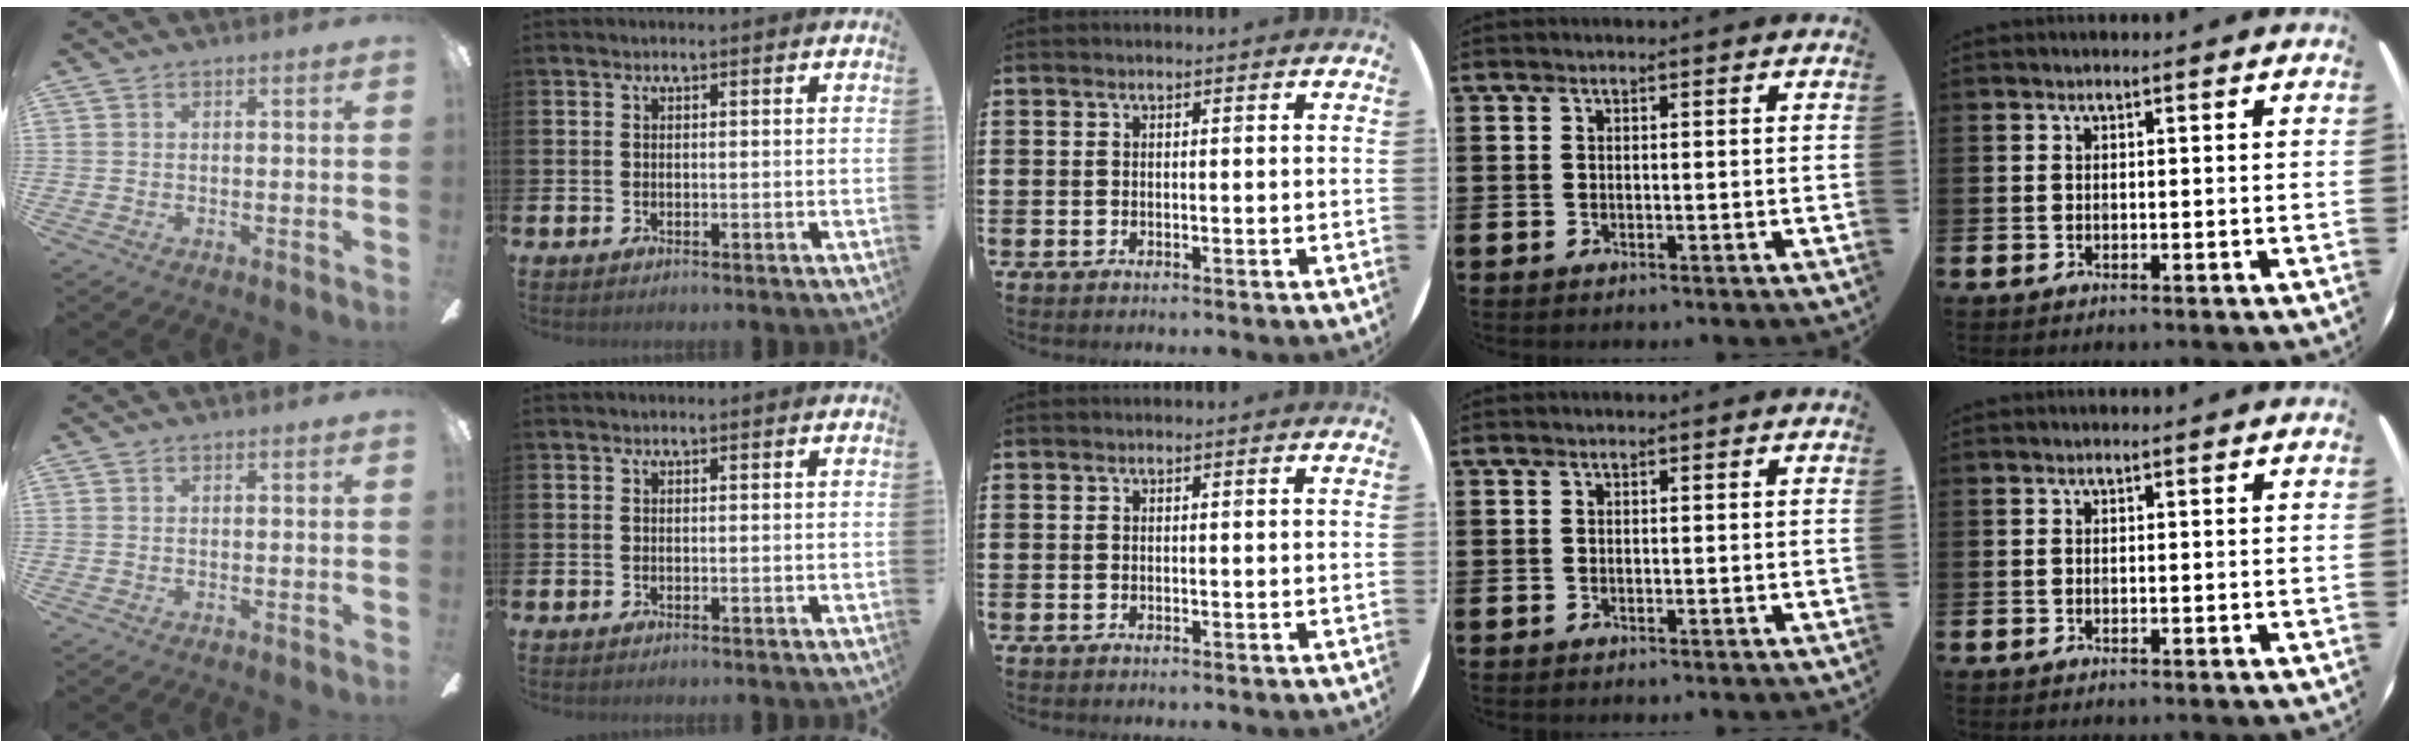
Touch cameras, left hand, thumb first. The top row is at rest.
{}